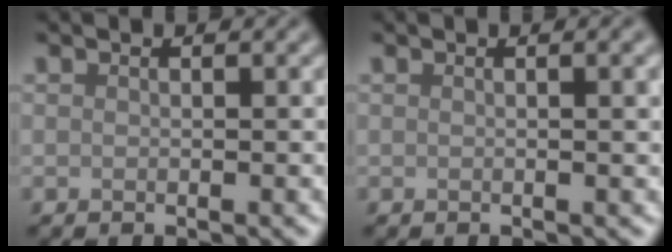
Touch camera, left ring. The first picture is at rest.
{"total": 3.0, "force": [0.5, 1.1, 2.7], "torque": [-0.020, 0.007, -0.001]}